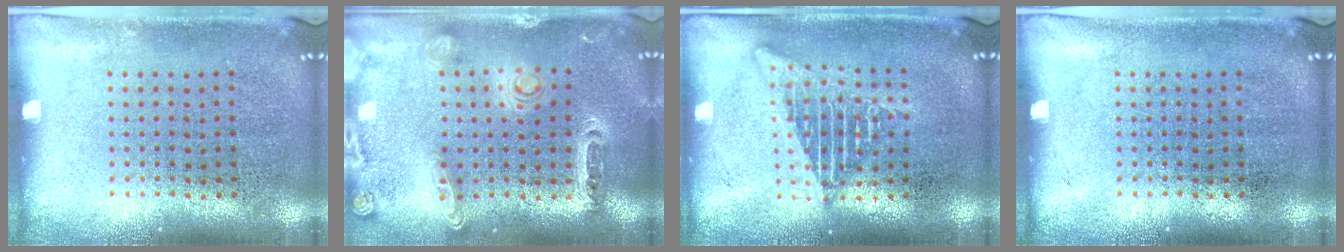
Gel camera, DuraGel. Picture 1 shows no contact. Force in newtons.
{"total": 1.4, "press": 1.4, "slide": 0.2}
{"total": 2.5, "press": 2.5, "slide": 0.2}
{"total": 0.0}